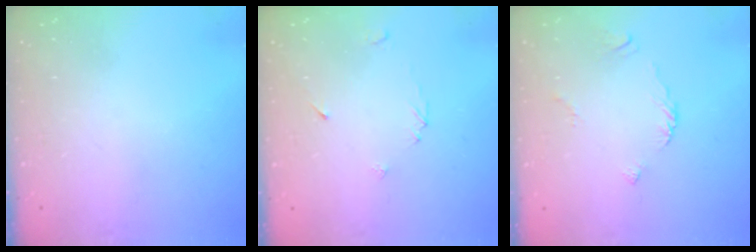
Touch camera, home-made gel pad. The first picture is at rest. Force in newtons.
{"total": 3.4, "press": 3.4, "slide": 0.4}
{"total": 3.2, "press": 3.2, "slide": 0.3}